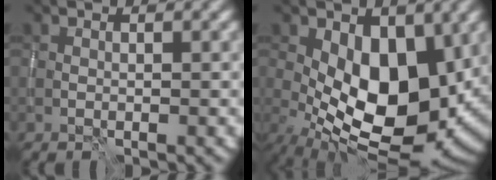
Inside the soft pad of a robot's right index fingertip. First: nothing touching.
{"total": 11.2, "force": [-0.2, 6.3, 9.2], "torque": [-0.153, -0.024, 0.003]}